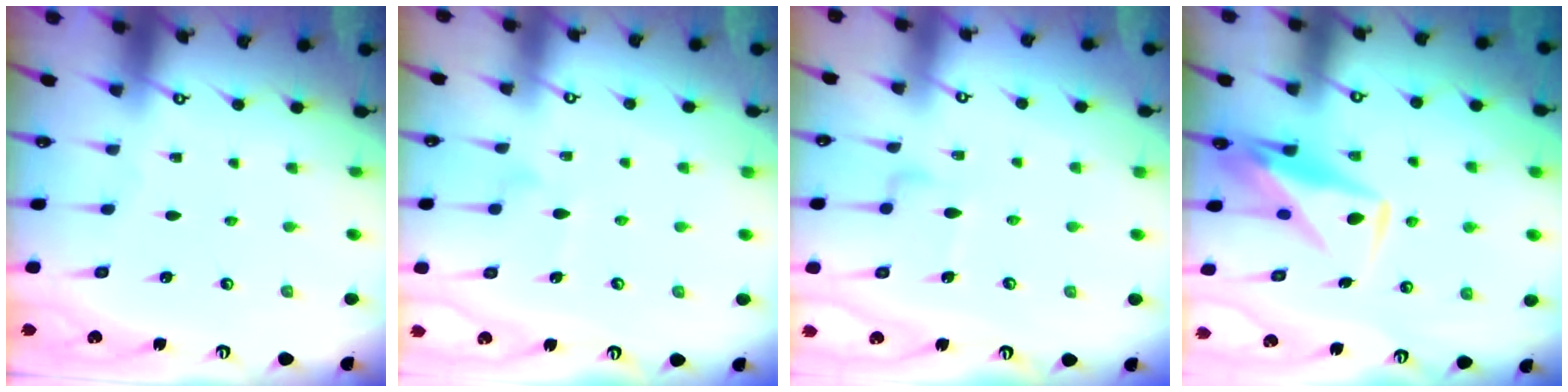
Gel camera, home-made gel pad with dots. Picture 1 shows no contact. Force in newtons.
{"total": 9.4, "press": 9.3, "slide": 0.5}
{"total": 10.6, "press": 10.6, "slide": 0.4}
{"total": 10.2, "press": 10.2, "slide": 0.8}